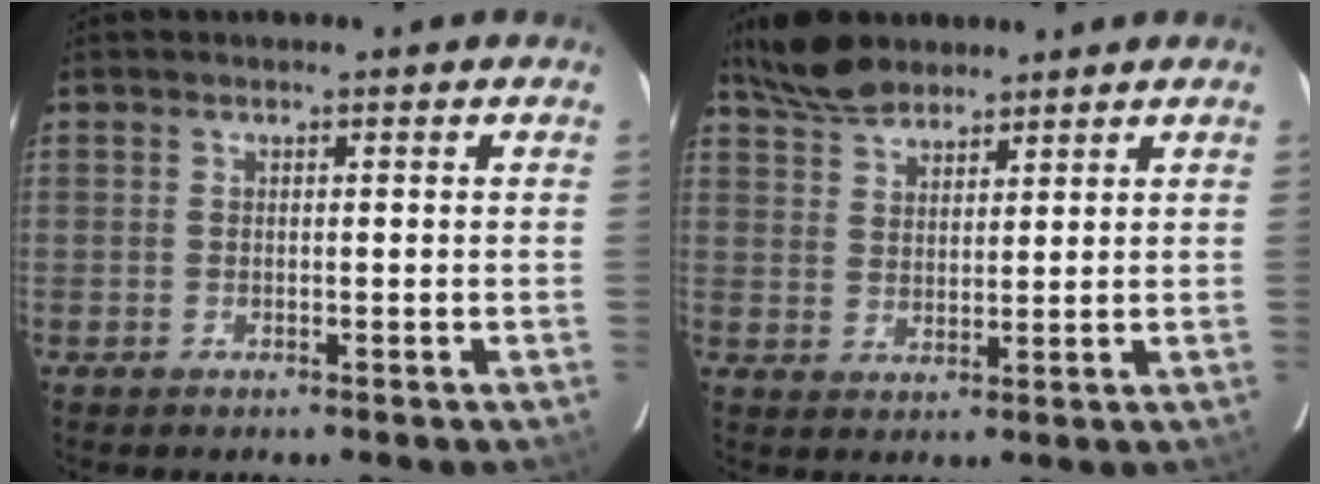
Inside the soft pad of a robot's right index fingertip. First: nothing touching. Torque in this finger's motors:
{"motor_torque": [0.43, 0.47, 0.01, 0.01]}